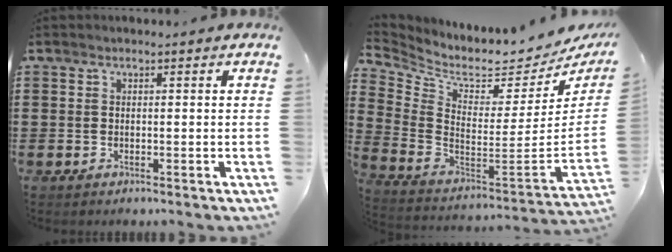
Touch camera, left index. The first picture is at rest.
{"total": 4.6, "force": [3.3, 1.9, 2.6], "torque": [-0.073, -0.048, 0.048]}